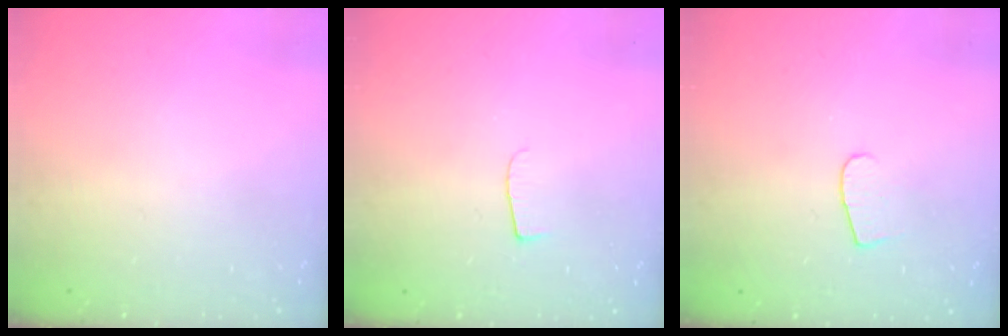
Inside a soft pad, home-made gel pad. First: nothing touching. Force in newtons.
{"total": 4.3, "press": 4.3, "slide": 0.5}
{"total": 5.9, "press": 5.9, "slide": 0.6}